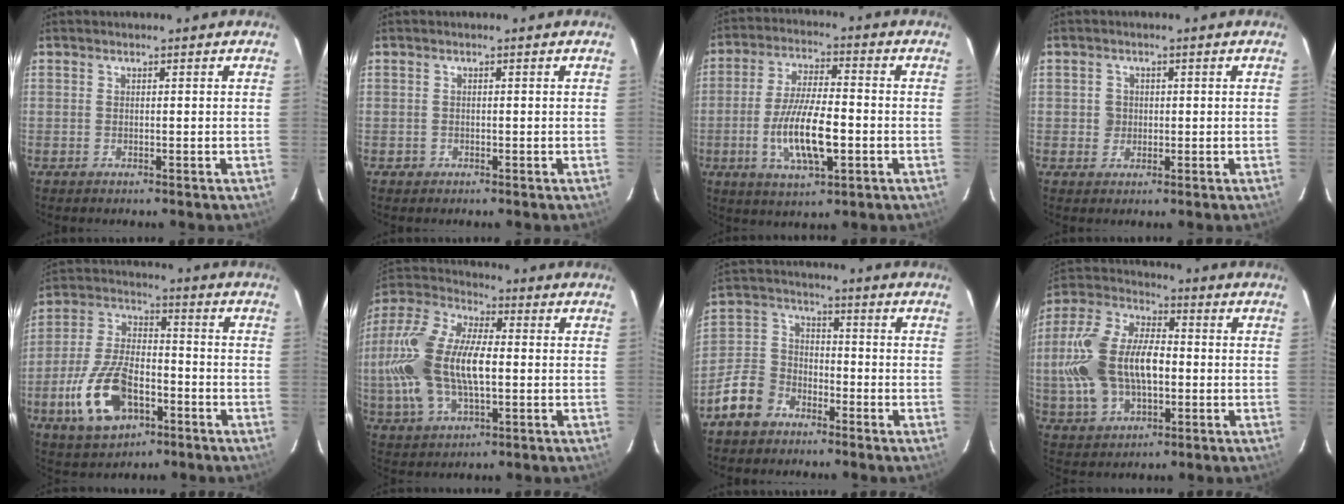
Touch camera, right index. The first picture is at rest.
{"total": 1.2, "force": [-0.5, 1.1, 0.0], "torque": [0.000, 0.004, -0.004]}
{"total": 12.4, "force": [-3.2, 3.7, 11.4], "torque": [-0.225, -0.006, -0.054]}
{"total": 2.5, "force": [-0.1, 2.4, 0.3], "torque": [-0.003, 0.007, -0.002]}
{"total": 15.2, "force": [-6.4, 8.1, 11.1], "torque": [-0.241, 0.002, -0.107]}
{"total": 18.4, "force": [-1.2, 9.2, 15.8], "torque": [-0.338, 0.010, -0.020]}
{"total": 9.5, "force": [-6.3, 6.4, 3.2], "torque": [-0.084, 0.031, -0.114]}
{"total": 17.3, "force": [-1.6, 10.0, 14.0], "torque": [-0.307, 0.013, -0.025]}